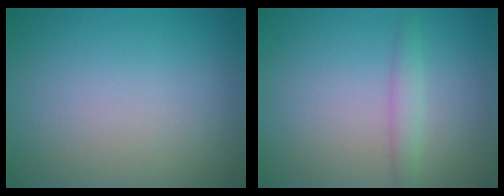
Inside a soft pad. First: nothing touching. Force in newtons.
{"total": 1.5, "press": 1.5, "slide": 0.2}